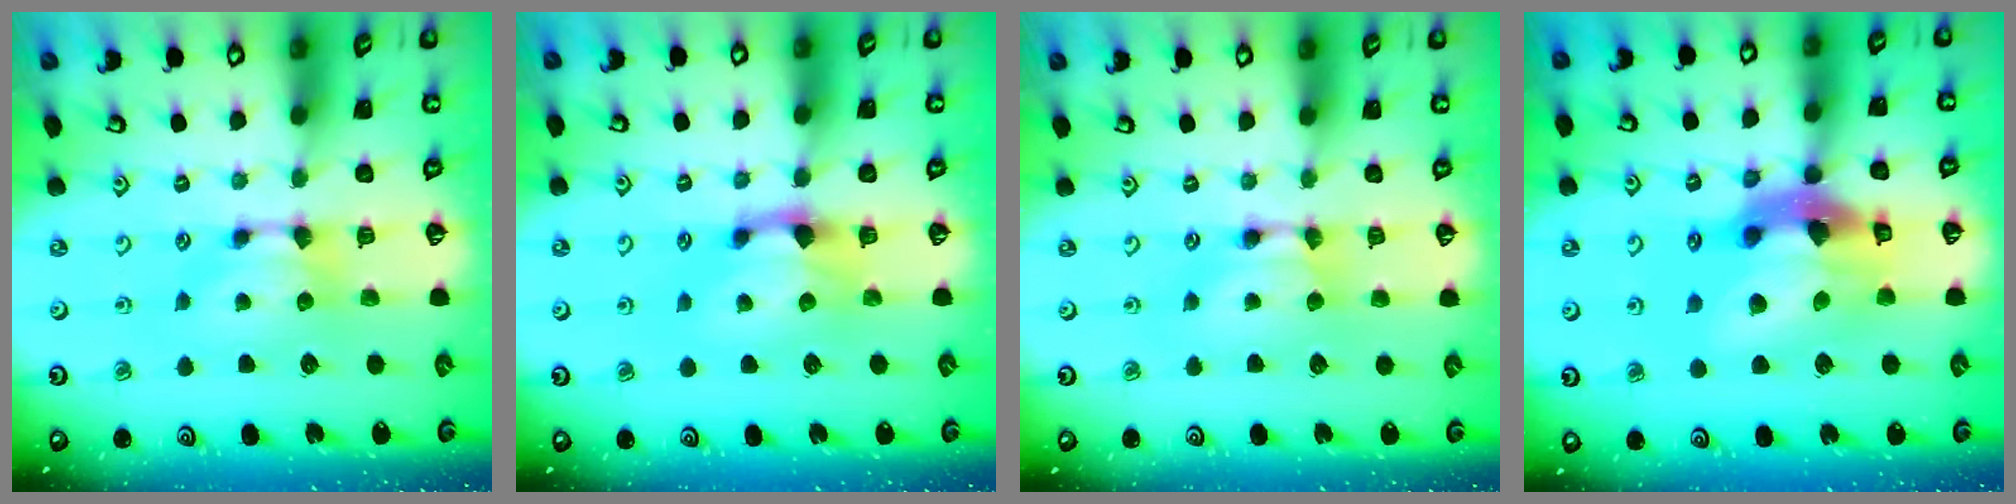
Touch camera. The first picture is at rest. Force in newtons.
{"total": 1.9, "press": 1.3, "slide": 1.4}
{"total": 1.6, "press": 1.6, "slide": 0.2}
{"total": 12.6, "press": 12.2, "slide": 3.0}